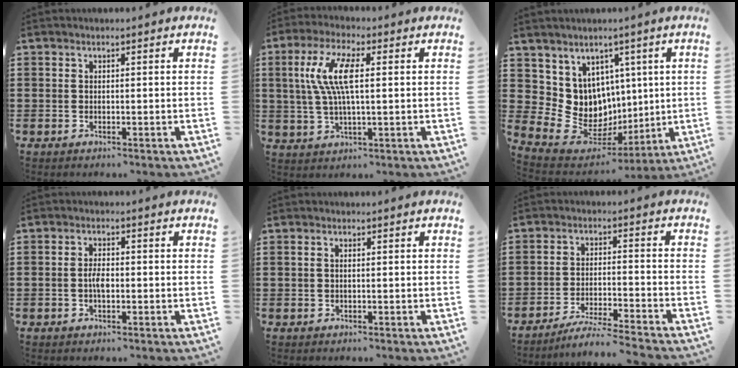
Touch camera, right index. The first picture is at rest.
{"total": 8.5, "force": [1.3, 2.6, 7.9], "torque": [-0.180, 0.001, 0.011]}
{"total": 8.4, "force": [1.2, 8.1, 1.8], "torque": [-0.100, -0.036, 0.034]}
{"total": 2.6, "force": [-0.5, 1.1, 2.3], "torque": [-0.044, 0.004, -0.010]}
{"total": 0.7, "force": [0.0, 0.2, 0.6], "torque": [-0.013, 0.000, 0.000]}
{"total": 4.7, "force": [-4.5, -0.6, 1.4], "torque": [-0.030, -0.012, -0.089]}